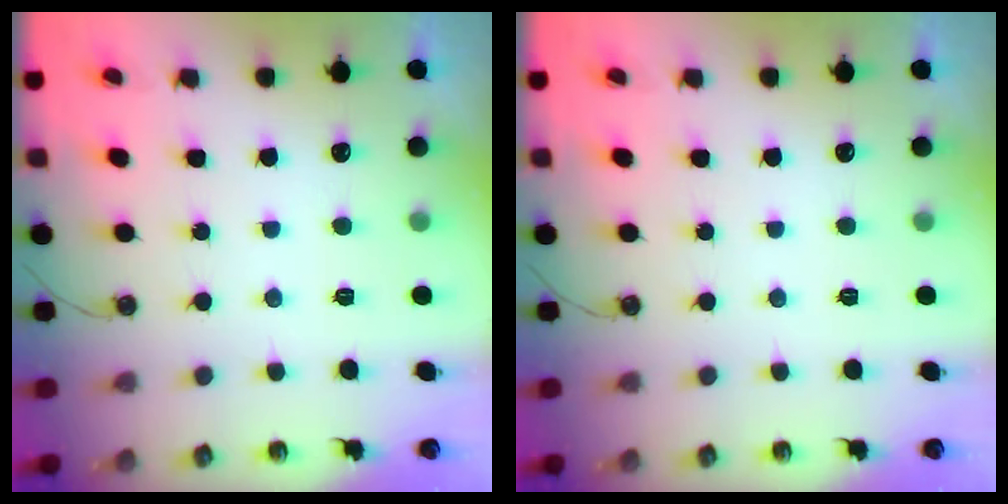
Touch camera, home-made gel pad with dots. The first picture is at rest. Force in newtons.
{"total": 0.0}